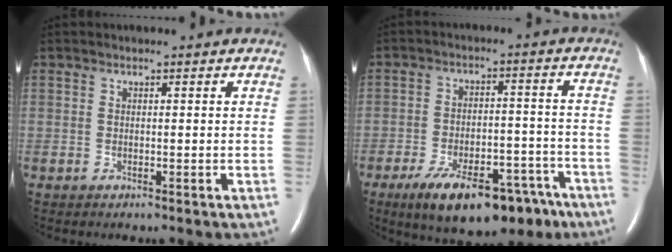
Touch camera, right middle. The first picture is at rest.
{"total": 16.6, "force": [-11.3, 6.7, 10.0], "torque": [-0.128, 0.015, -0.168]}